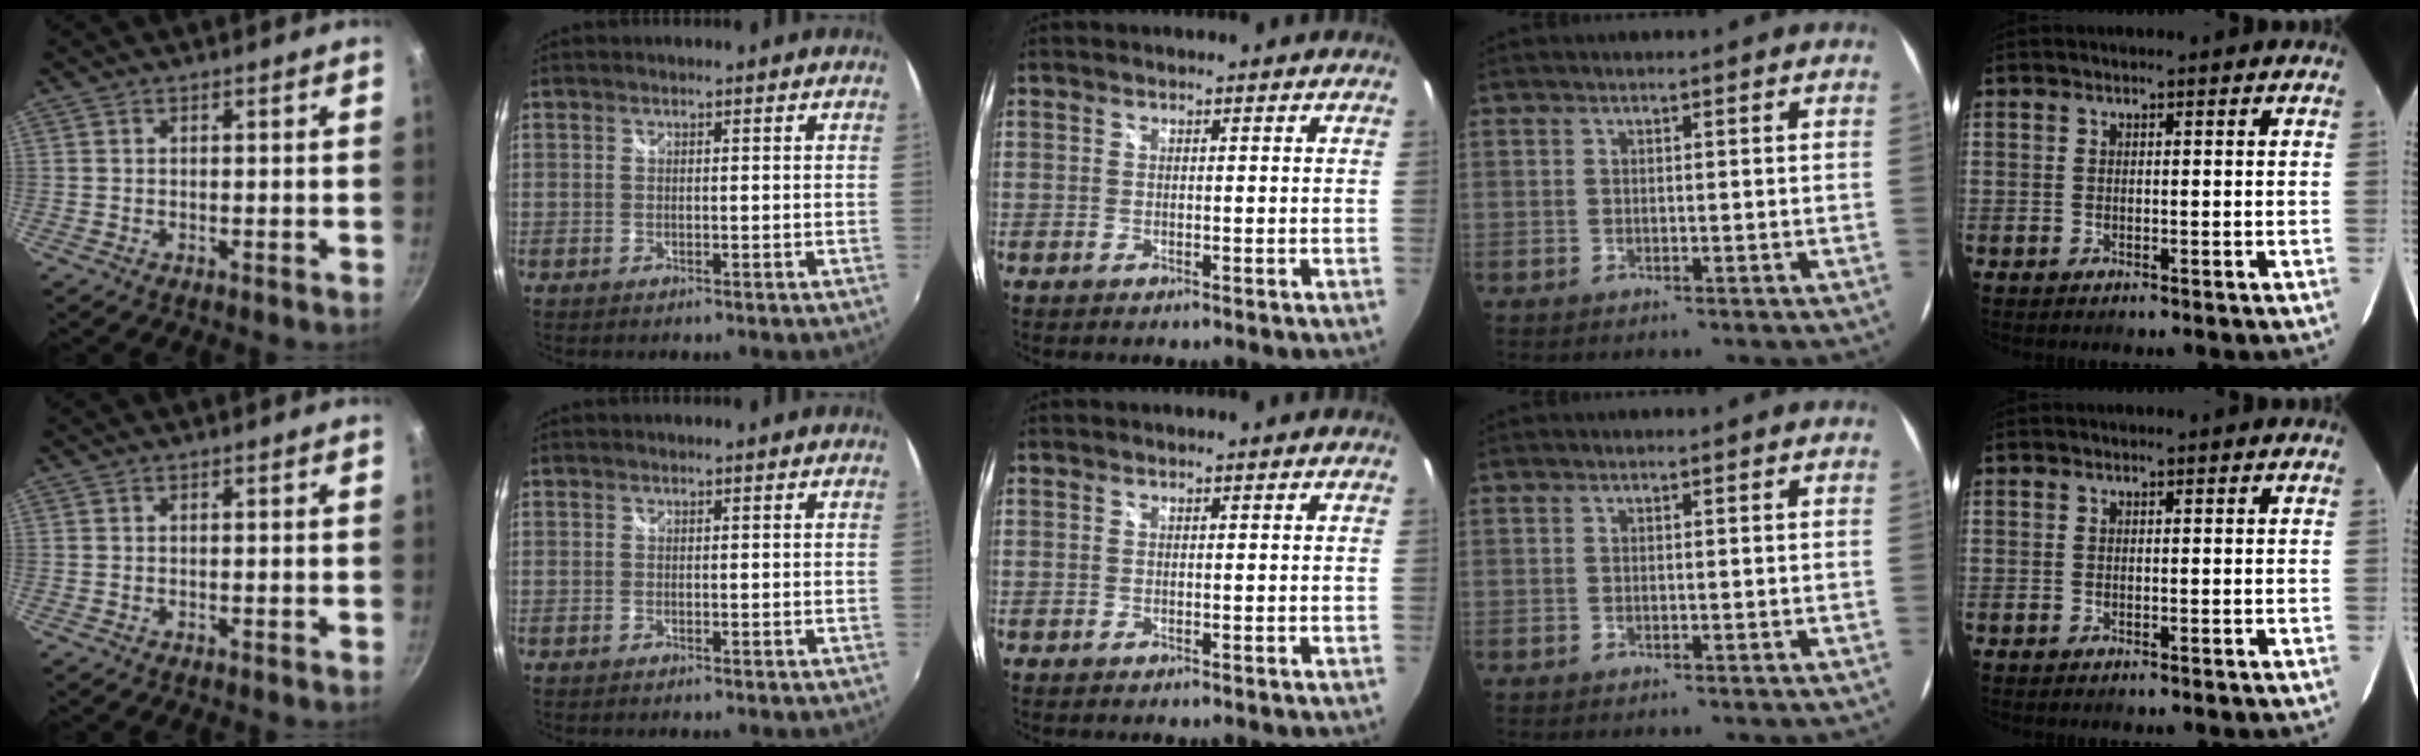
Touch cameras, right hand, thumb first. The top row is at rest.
{}